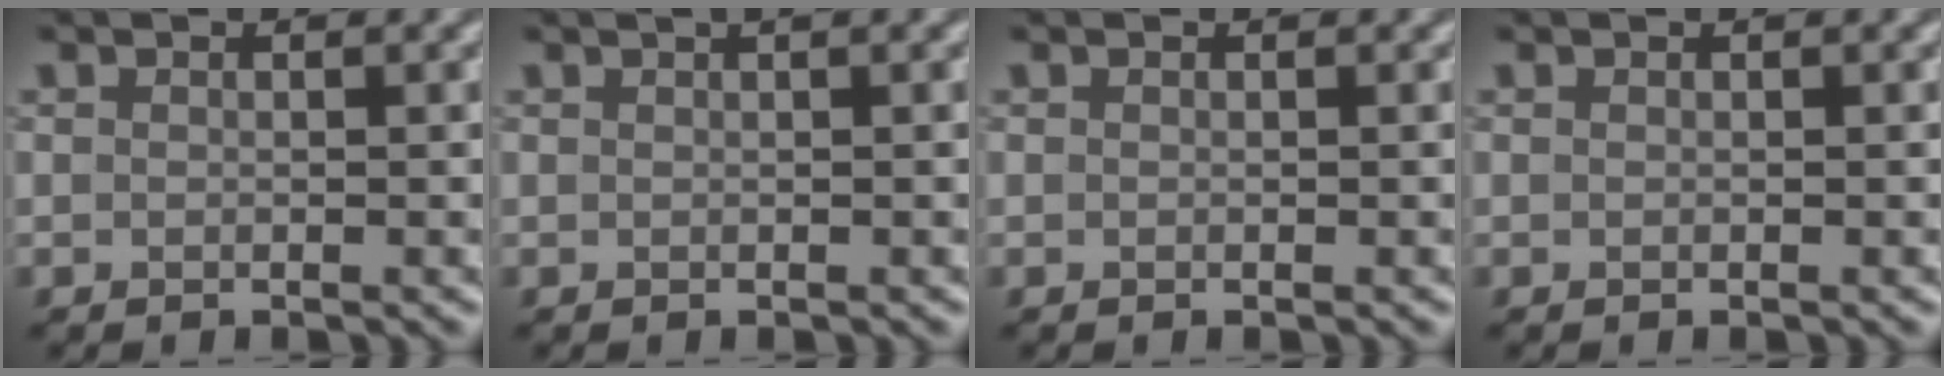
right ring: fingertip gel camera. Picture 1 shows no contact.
{"total": 1.6, "force": [0.9, 0.5, 1.2], "torque": [-0.014, 0.002, 0.006]}
{"total": 0.0}
{"total": 0.0}